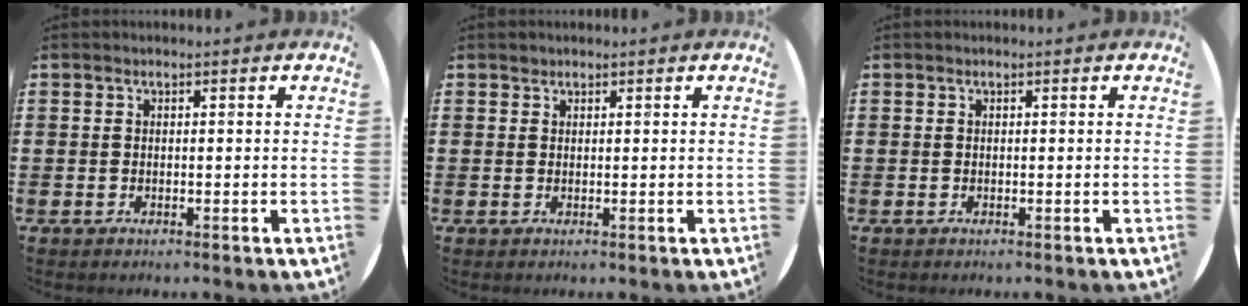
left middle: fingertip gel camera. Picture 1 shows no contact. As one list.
[{"total": 0.5, "force": [0.5, 0.3, 0.0], "torque": [0.000, 0.003, 0.009]}, {"total": 0.0}]